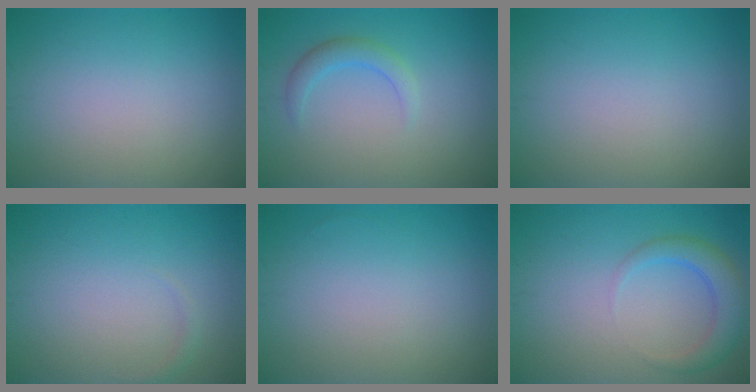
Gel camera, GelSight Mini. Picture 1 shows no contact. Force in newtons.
{"total": 2.0, "press": 2.0, "slide": 0.1}
{"total": 0.0}
{"total": 0.6, "press": 0.6, "slide": 0.0}
{"total": 0.0}
{"total": 3.3, "press": 3.3, "slide": 0.2}